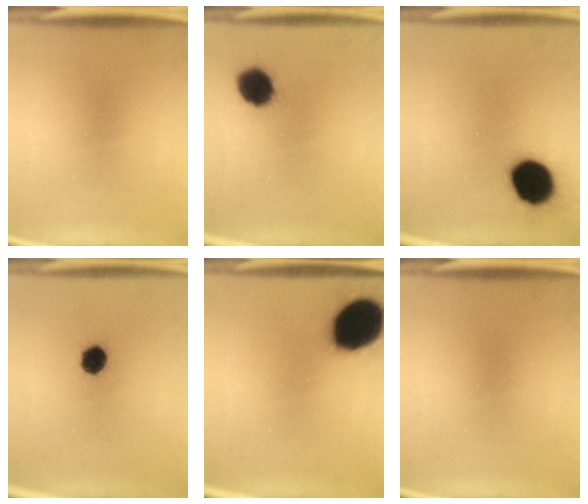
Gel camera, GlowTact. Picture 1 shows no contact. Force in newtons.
{"total": 8.2}
{"total": 13.6}
{"total": 4.7}
{"total": 19.1}
{"total": 0.0}